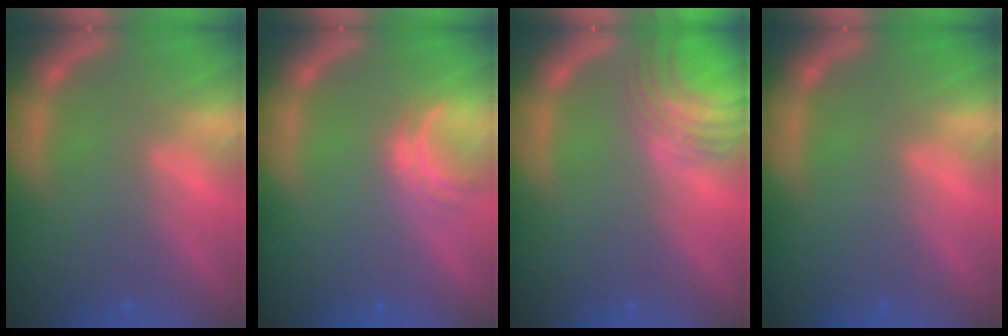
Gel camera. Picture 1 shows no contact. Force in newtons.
{"total": 2.5}
{"total": 6.1}
{"total": 0.0}